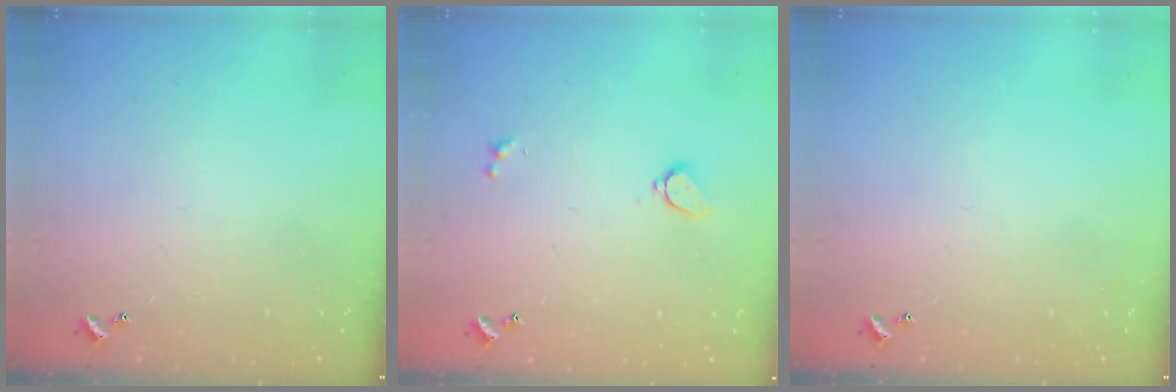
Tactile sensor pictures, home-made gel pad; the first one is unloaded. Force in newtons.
{"total": 1.7, "press": 1.7, "slide": 0.5}
{"total": 0.0}